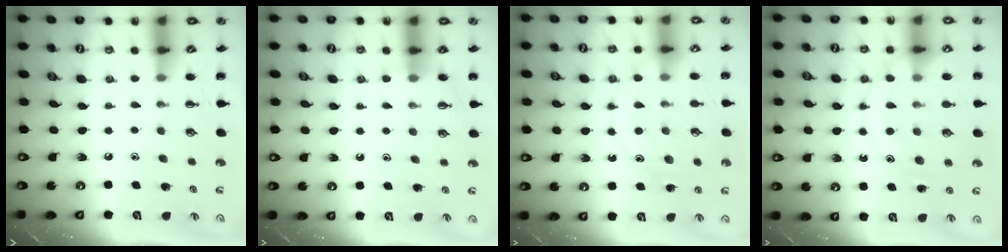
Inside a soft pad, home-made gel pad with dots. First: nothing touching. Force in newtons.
{"total": 4.3, "press": 4.1, "slide": 1.2}
{"total": 11.6, "press": 11.6, "slide": 0.6}
{"total": 14.1, "press": 14.0, "slide": 1.6}